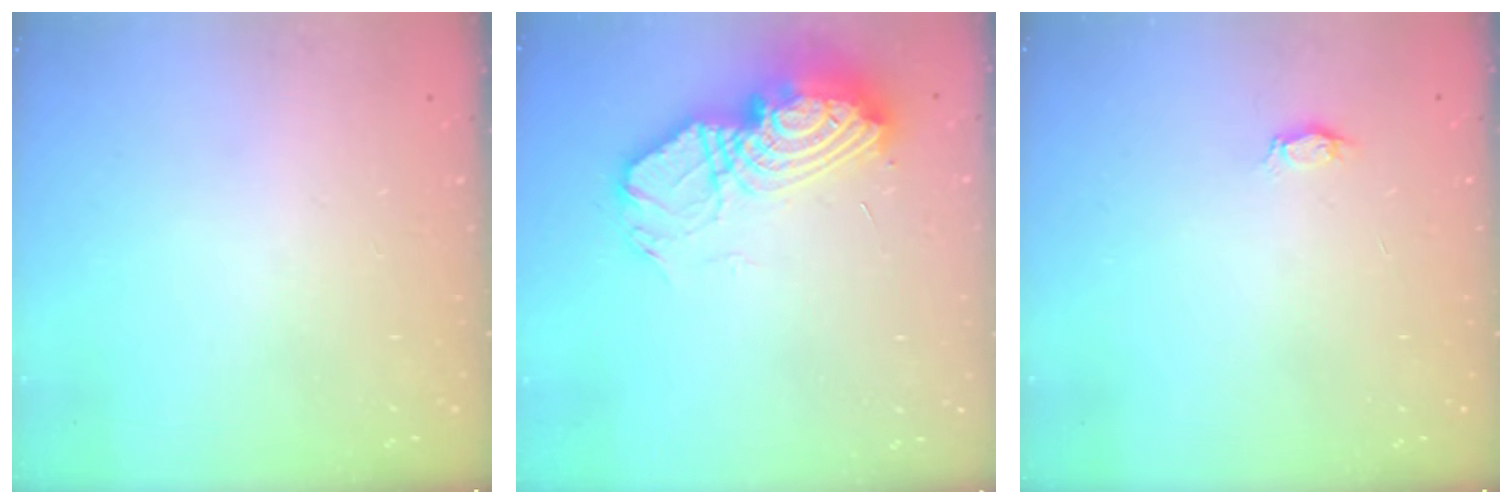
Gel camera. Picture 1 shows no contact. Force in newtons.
{"total": 15.0, "press": 15.0, "slide": 1.4}
{"total": 3.0, "press": 2.9, "slide": 0.3}